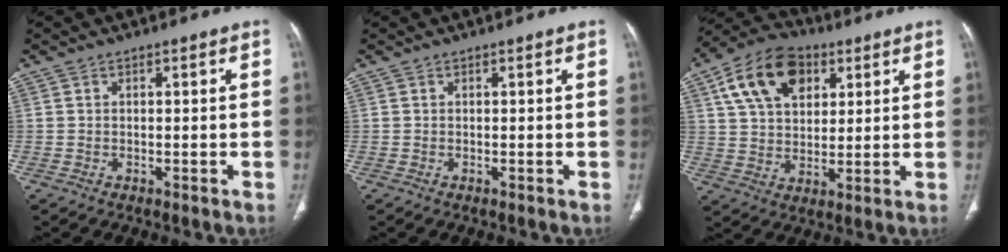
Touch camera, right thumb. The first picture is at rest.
{"total": 0.0}
{"total": 15.5, "force": [6.4, 10.1, 9.9], "torque": [-0.154, -0.001, 0.110]}